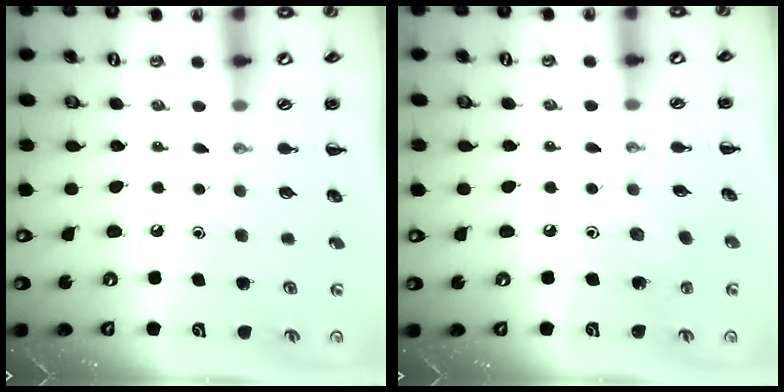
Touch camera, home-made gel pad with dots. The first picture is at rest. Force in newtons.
{"total": 2.5, "press": 2.4, "slide": 0.8}